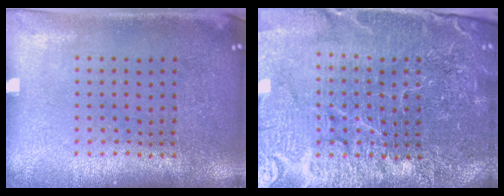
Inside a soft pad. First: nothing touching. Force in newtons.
{"total": 5.5, "press": 5.0, "slide": 2.3}